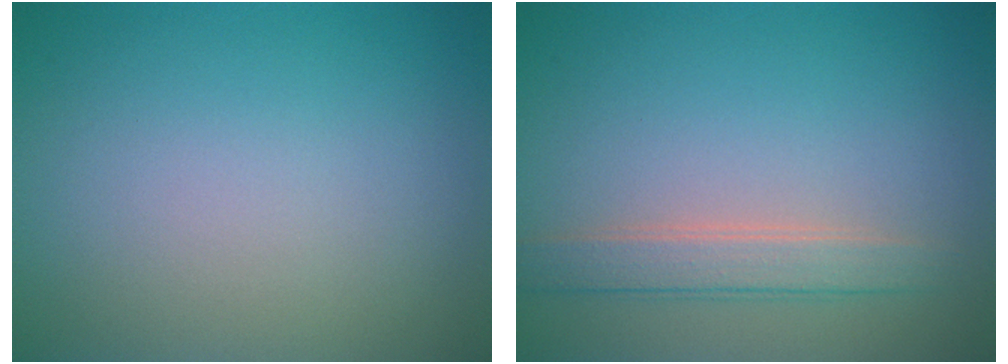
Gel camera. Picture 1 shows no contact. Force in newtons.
{"total": 2.6, "press": 2.6, "slide": 0.2}